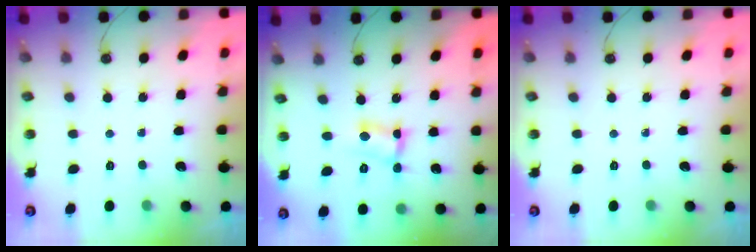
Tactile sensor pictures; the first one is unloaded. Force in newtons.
{"total": 3.8, "press": 3.7, "slide": 0.4}
{"total": 0.0}